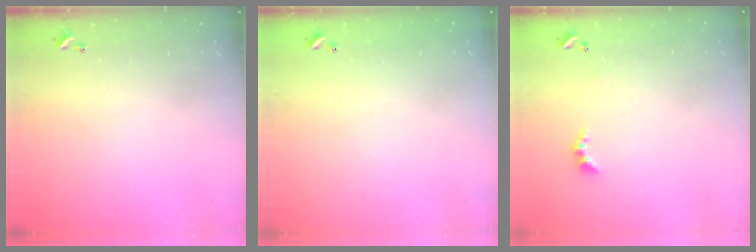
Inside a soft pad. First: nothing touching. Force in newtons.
{"total": 3.0, "press": 3.0, "slide": 0.1}
{"total": 2.4, "press": 2.3, "slide": 0.6}